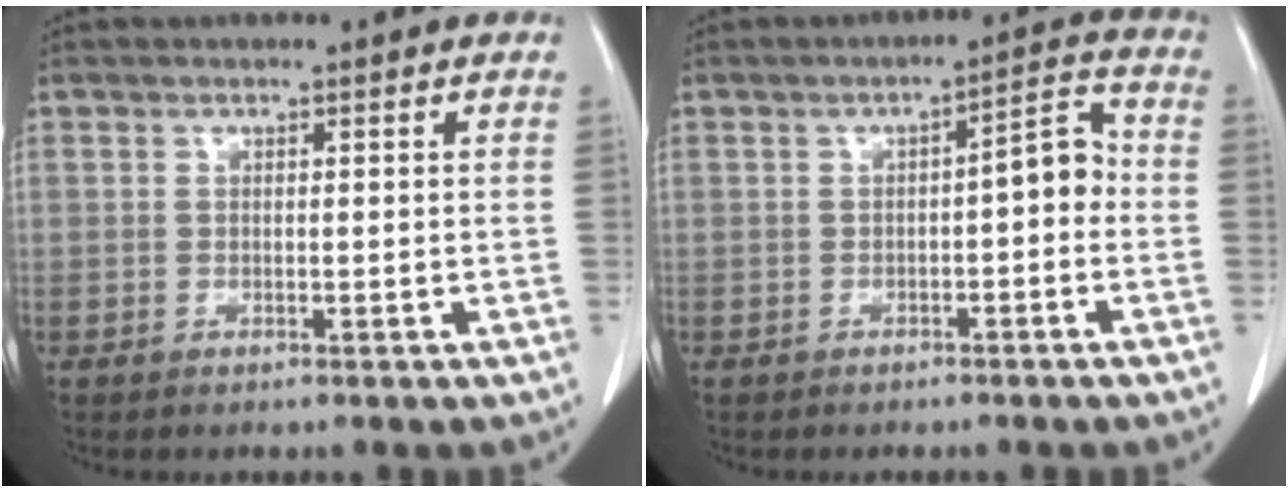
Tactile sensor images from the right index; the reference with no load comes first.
{"total": 5.1, "force": [-0.8, 1.5, 4.8], "torque": [-0.061, 0.026, -0.013]}